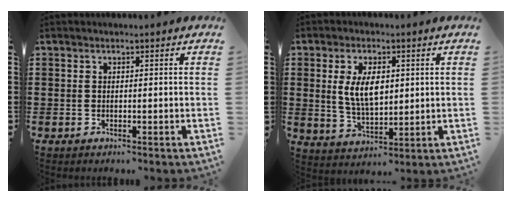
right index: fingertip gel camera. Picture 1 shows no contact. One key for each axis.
{"total": 7.2, "fx": 1.4, "fy": 3.6, "fz": 6.0, "tx": -0.116, "ty": 0.007, "tz": 0.021}